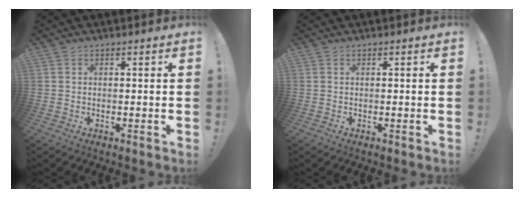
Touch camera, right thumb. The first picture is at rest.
{"total": 0.0}